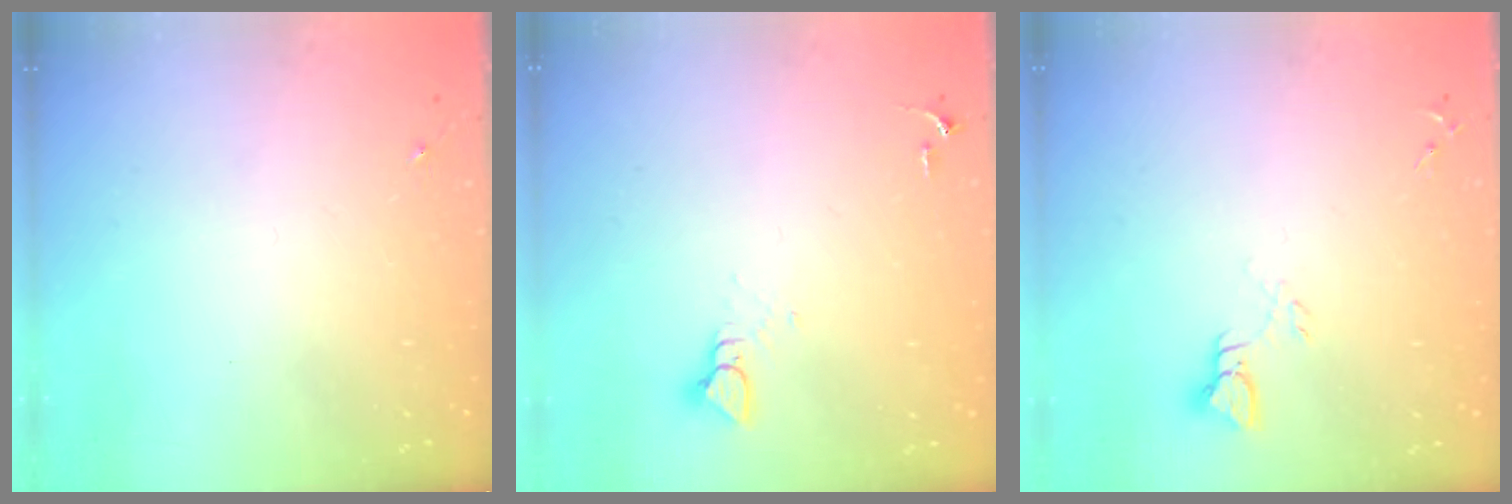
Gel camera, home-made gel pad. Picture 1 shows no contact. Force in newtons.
{"total": 3.9, "press": 3.8, "slide": 0.5}
{"total": 3.3, "press": 3.3, "slide": 0.3}